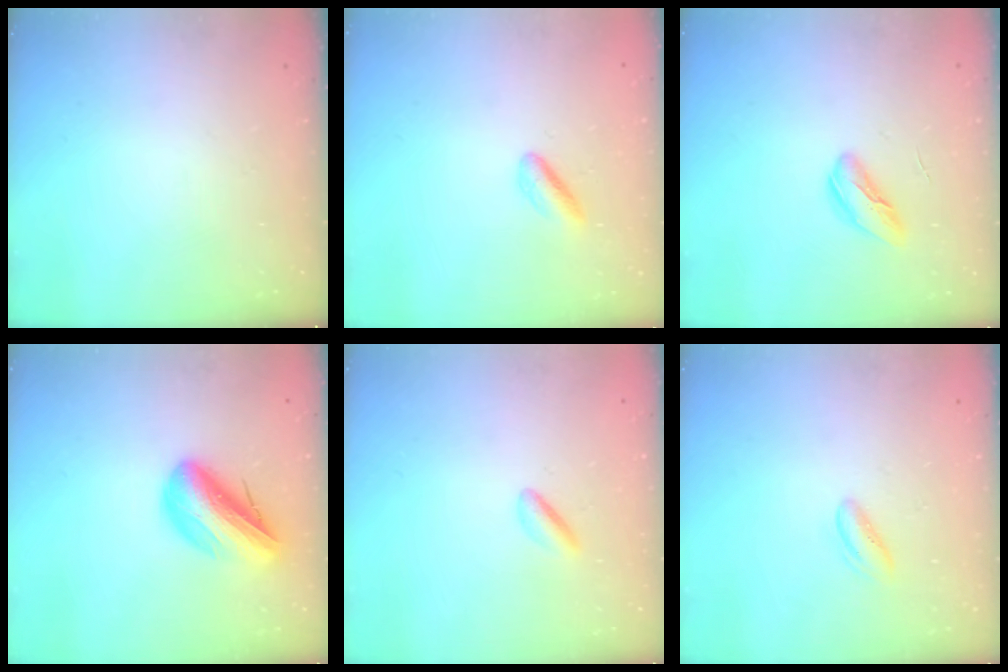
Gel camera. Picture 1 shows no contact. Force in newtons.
{"total": 2.4, "press": 2.2, "slide": 1.0}
{"total": 4.8, "press": 4.8, "slide": 0.2}
{"total": 14.6, "press": 14.2, "slide": 3.7}
{"total": 1.8, "press": 1.6, "slide": 0.9}
{"total": 3.3, "press": 3.3, "slide": 0.6}